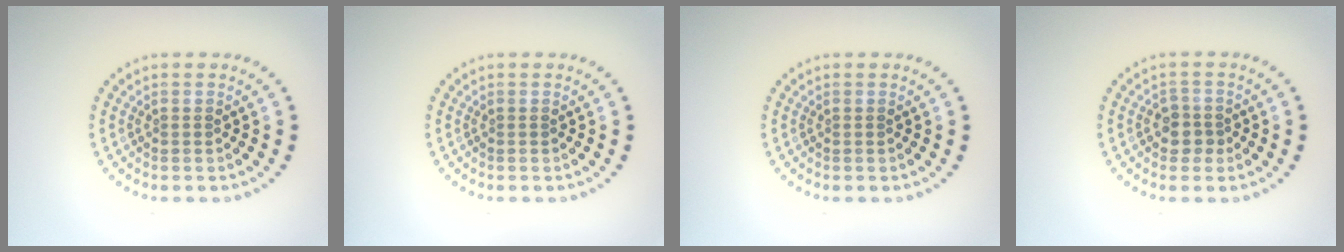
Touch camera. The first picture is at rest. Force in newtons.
{"total": 0.0}
{"total": 0.0}
{"total": 1.9, "press": 1.7, "slide": 0.9}